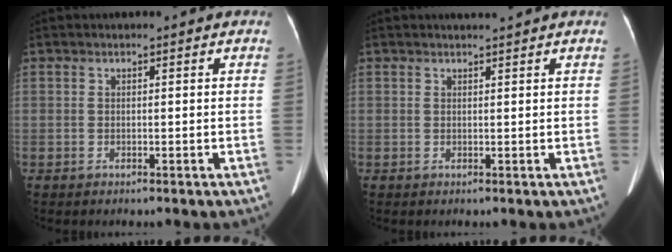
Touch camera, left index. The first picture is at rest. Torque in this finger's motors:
{"motor_torque": [-0.18, -0.19, -0.05, 0.00]}